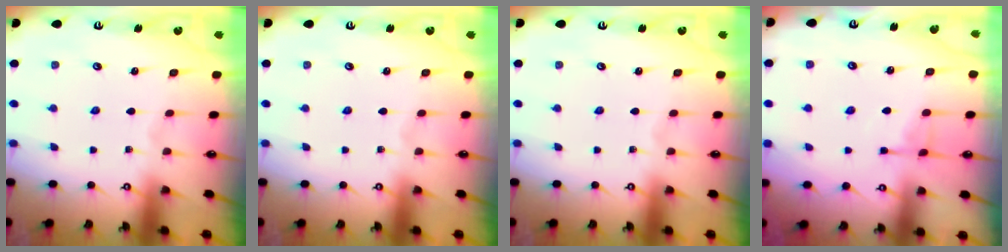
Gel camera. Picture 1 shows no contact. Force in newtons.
{"total": 0.0}
{"total": 0.0}
{"total": 5.2, "press": 5.1, "slide": 0.6}